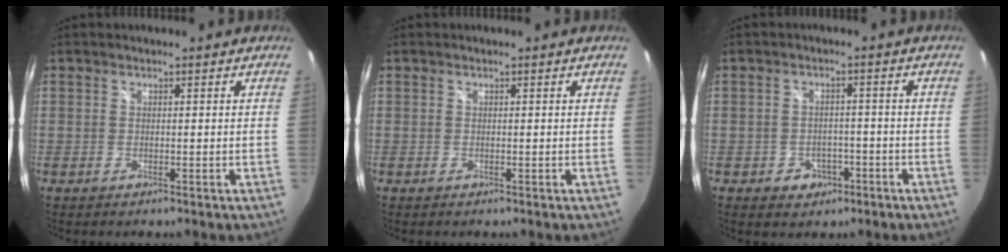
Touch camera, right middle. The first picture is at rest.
{"total": 0.0}
{"total": 4.5, "force": [-2.2, 3.6, 1.3], "torque": [-0.036, 0.010, -0.021]}